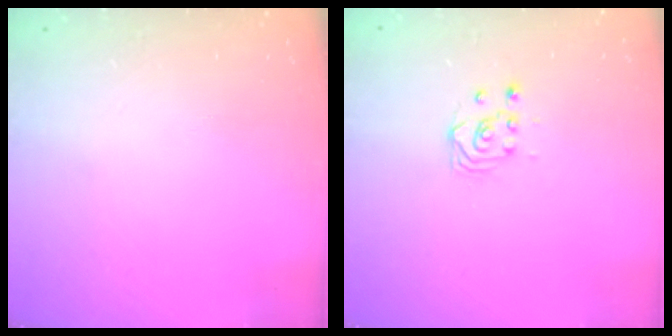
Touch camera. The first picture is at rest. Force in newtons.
{"total": 3.8, "press": 3.8, "slide": 0.3}